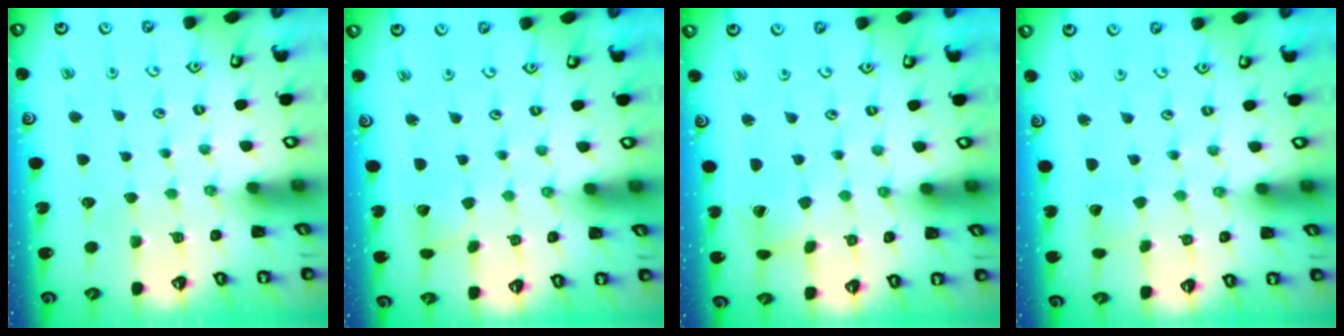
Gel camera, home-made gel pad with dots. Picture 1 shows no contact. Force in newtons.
{"total": 2.6, "press": 2.6, "slide": 0.4}
{"total": 2.9, "press": 2.8, "slide": 0.4}
{"total": 1.2, "press": 1.2, "slide": 0.0}